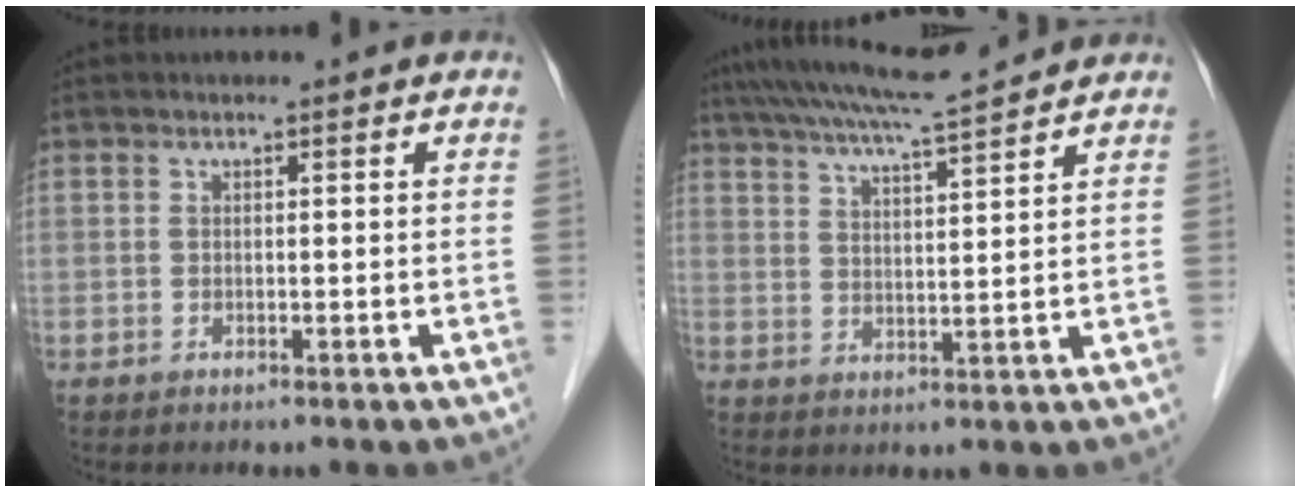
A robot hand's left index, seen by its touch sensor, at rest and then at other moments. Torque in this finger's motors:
{"motor_torque": [0.92, -1.18, 0.39, 0.11]}